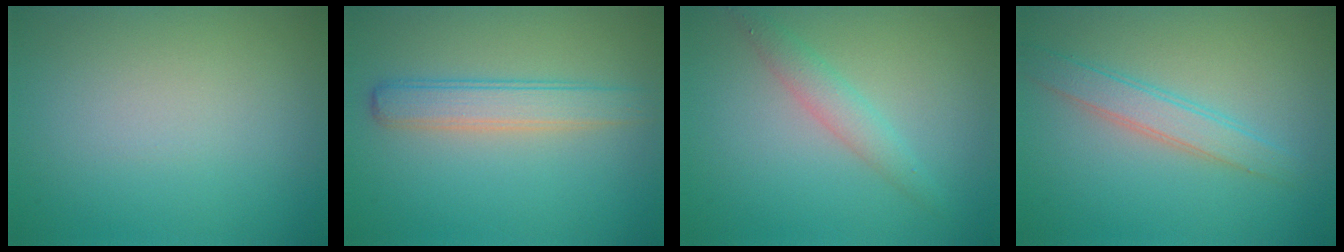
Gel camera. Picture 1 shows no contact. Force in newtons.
{"total": 3.3, "press": 3.2, "slide": 0.3}
{"total": 2.2, "press": 2.2, "slide": 0.0}
{"total": 2.7, "press": 2.7, "slide": 0.1}